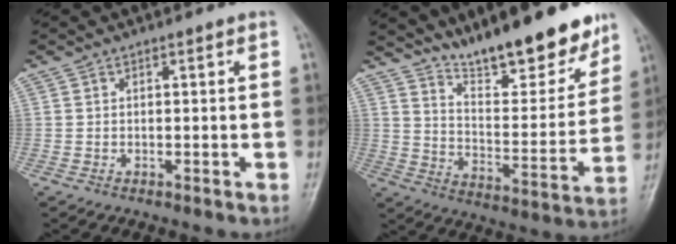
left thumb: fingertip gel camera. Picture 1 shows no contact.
{"total": 18.3, "force": [14.6, 4.6, 10.0], "torque": [-0.108, -0.098, 0.239]}